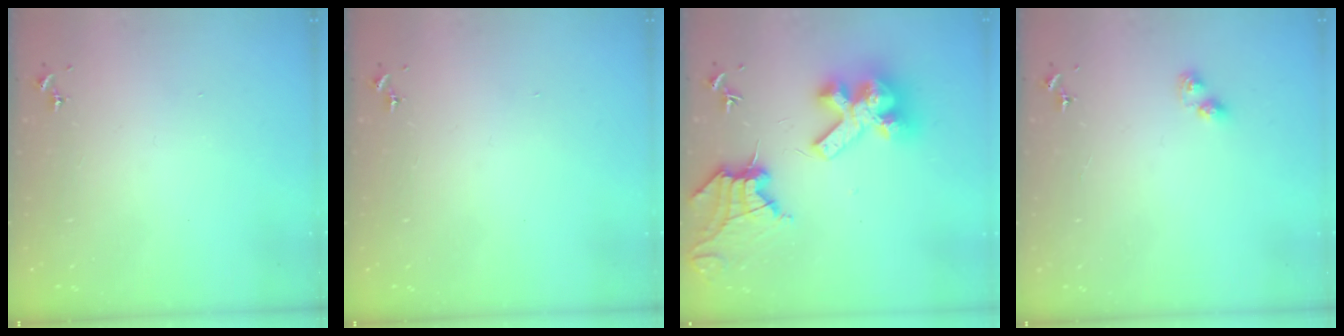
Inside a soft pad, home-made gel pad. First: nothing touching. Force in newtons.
{"total": 0.0}
{"total": 17.1, "press": 16.9, "slide": 2.0}
{"total": 2.6, "press": 2.5, "slide": 0.4}